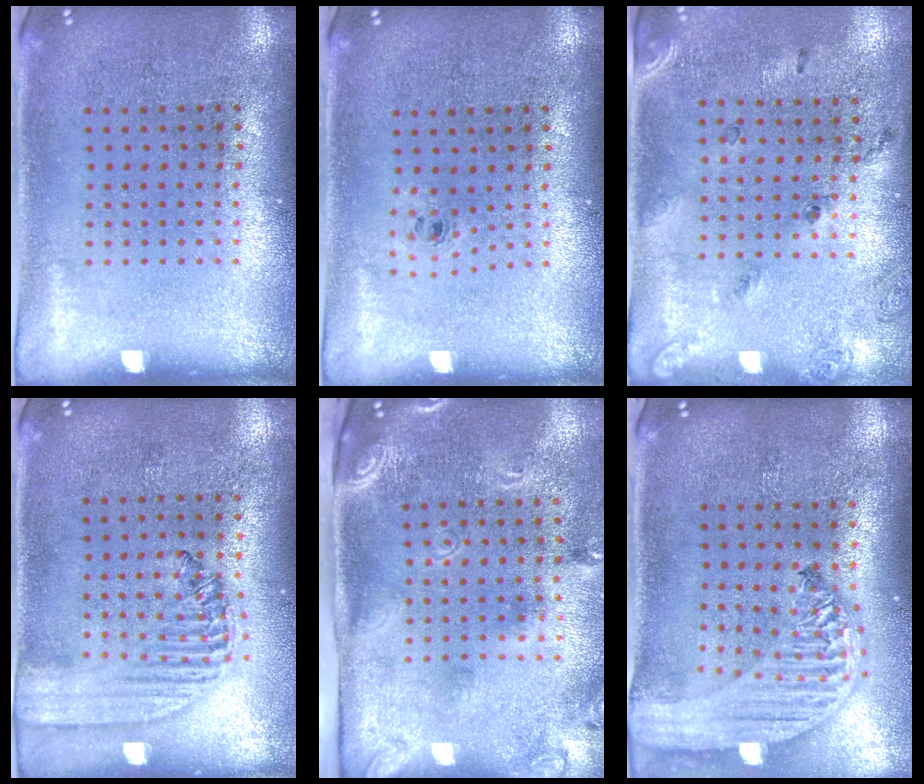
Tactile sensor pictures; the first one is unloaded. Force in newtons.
{"total": 0.6, "press": 0.3, "slide": 0.5}
{"total": 1.7, "press": 1.1, "slide": 1.3}
{"total": 1.5, "press": 1.4, "slide": 0.5}
{"total": 2.5, "press": 1.7, "slide": 1.8}
{"total": 3.2, "press": 2.5, "slide": 2.0}